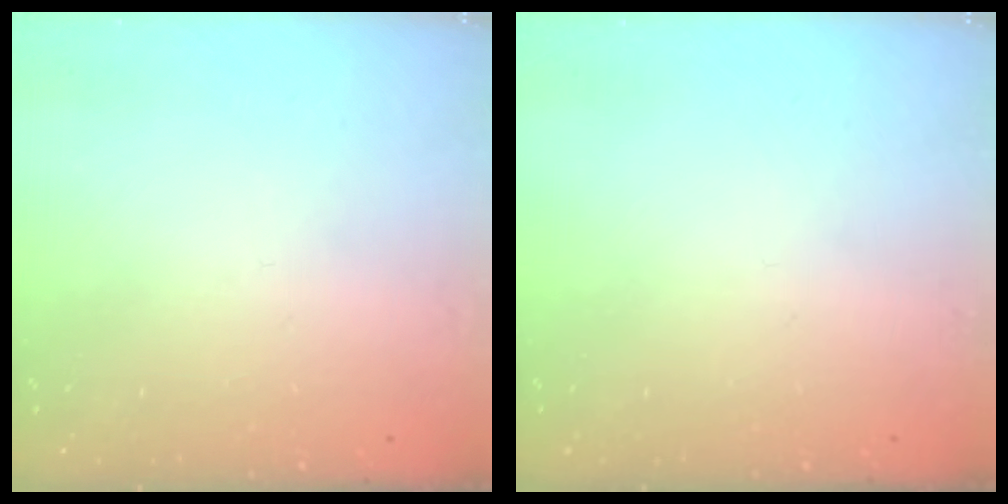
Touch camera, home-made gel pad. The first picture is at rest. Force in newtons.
{"total": 0.0}